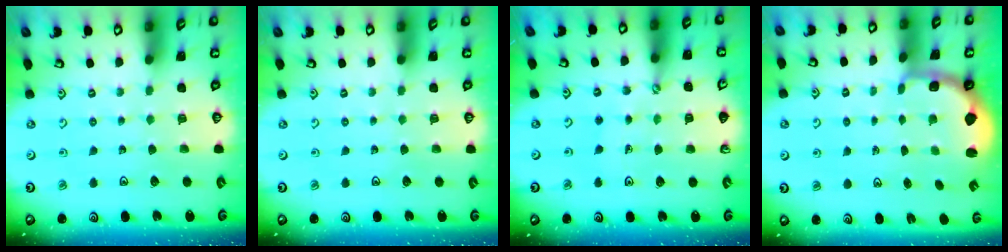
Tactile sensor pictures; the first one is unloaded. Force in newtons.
{"total": 0.0}
{"total": 2.8, "press": 2.5, "slide": 1.3}
{"total": 2.4, "press": 1.2, "slide": 2.1}